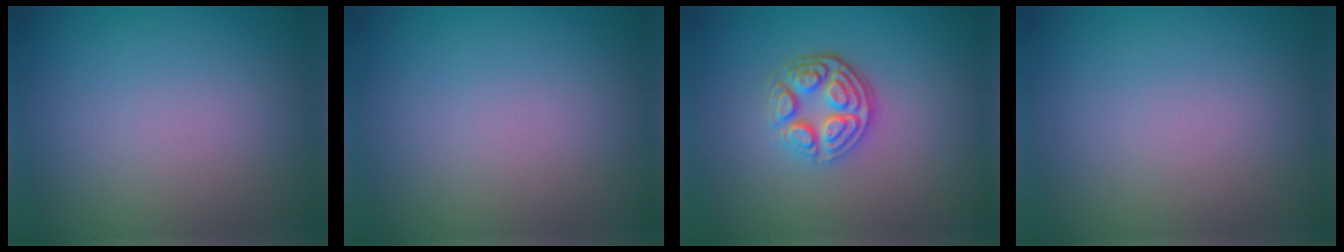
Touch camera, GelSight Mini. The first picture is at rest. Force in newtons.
{"total": 0.0}
{"total": 4.3, "press": 3.3, "slide": 2.7}
{"total": 0.0}